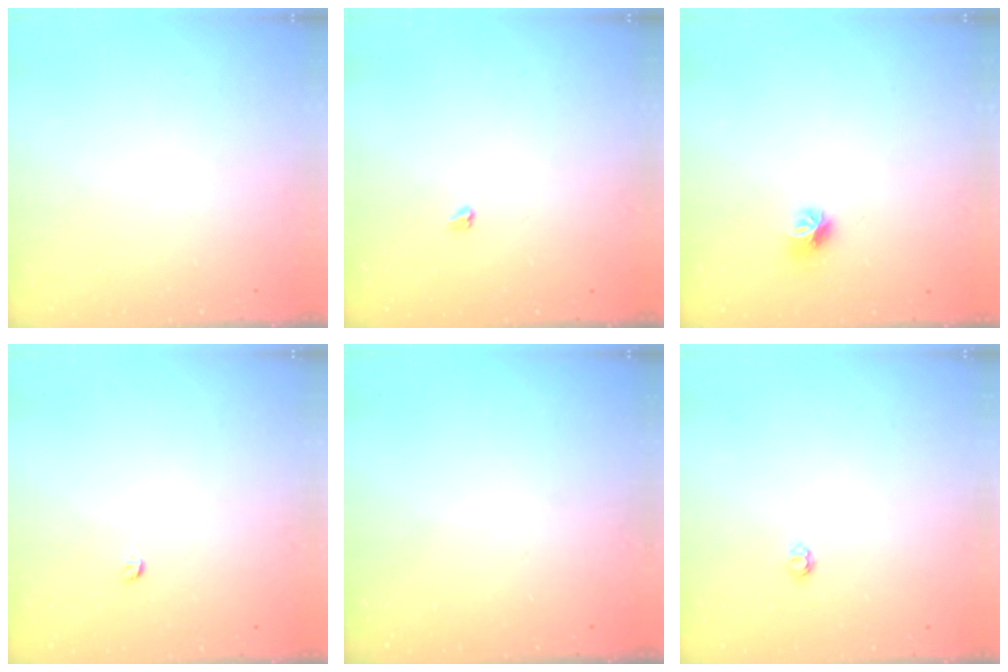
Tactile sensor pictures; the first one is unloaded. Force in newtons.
{"total": 2.4, "press": 2.4, "slide": 0.4}
{"total": 7.4, "press": 7.3, "slide": 0.6}
{"total": 3.0, "press": 2.9, "slide": 0.4}
{"total": 0.0}
{"total": 2.9, "press": 2.9, "slide": 0.4}